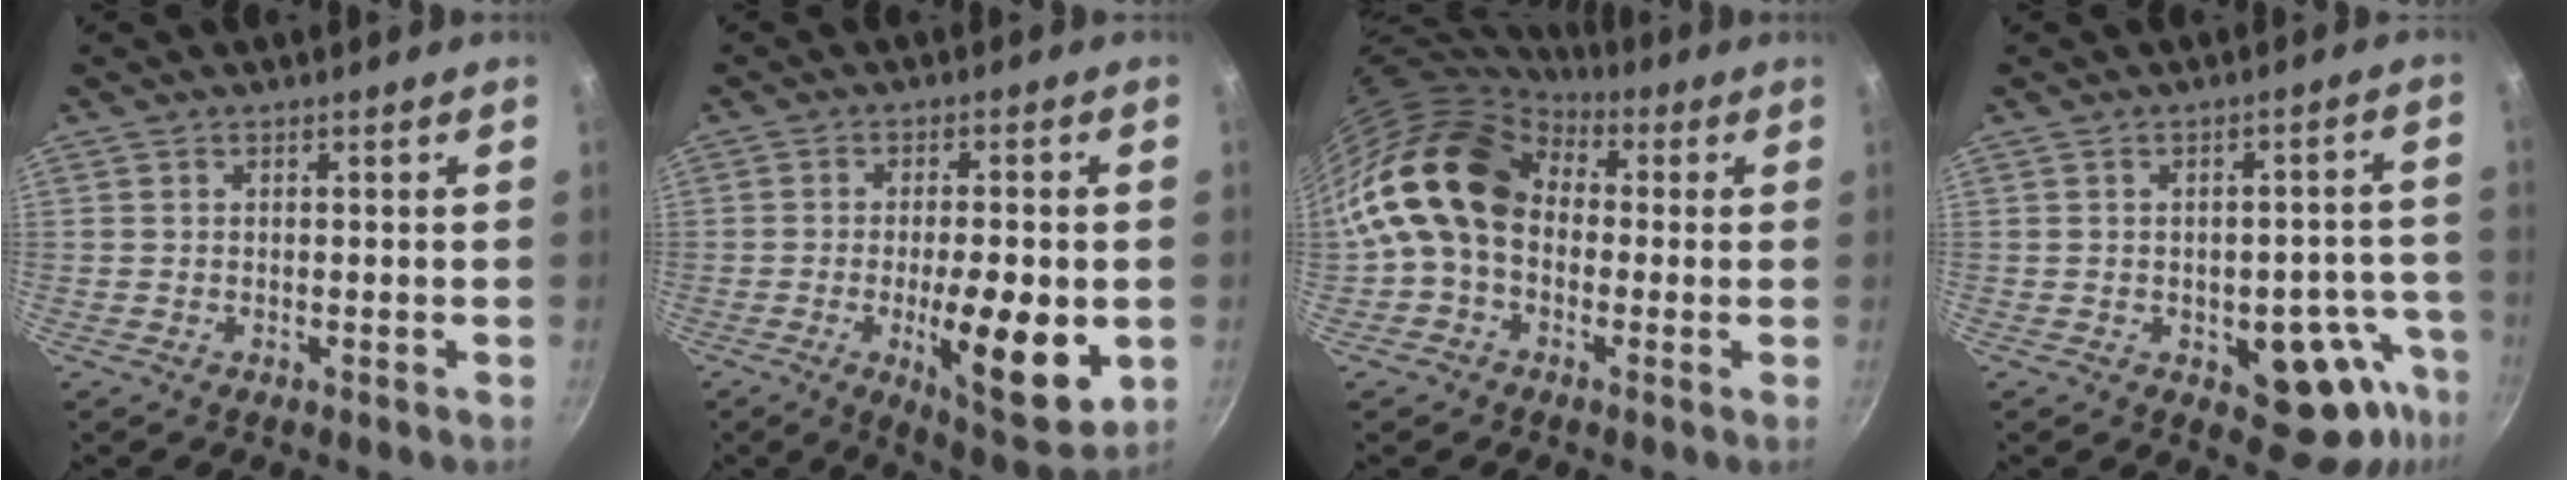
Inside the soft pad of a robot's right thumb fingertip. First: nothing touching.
{"total": 14.7, "force": [-3.3, 4.6, 13.6], "torque": [-0.192, -0.005, -0.044]}
{"total": 15.5, "force": [0.8, 11.7, 10.2], "torque": [-0.157, 0.034, -0.006]}
{"total": 12.9, "force": [-4.9, 7.0, 9.6], "torque": [-0.045, 0.026, -0.058]}